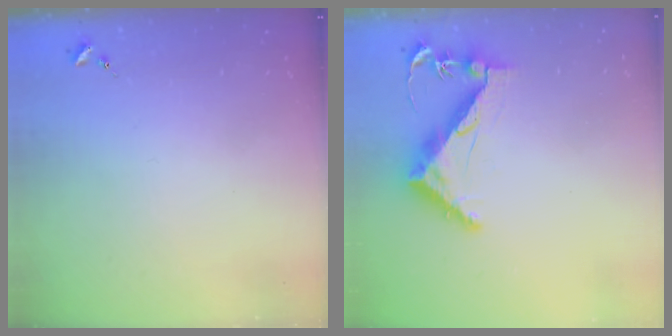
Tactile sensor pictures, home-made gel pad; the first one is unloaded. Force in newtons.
{"total": 9.7, "press": 9.6, "slide": 1.0}